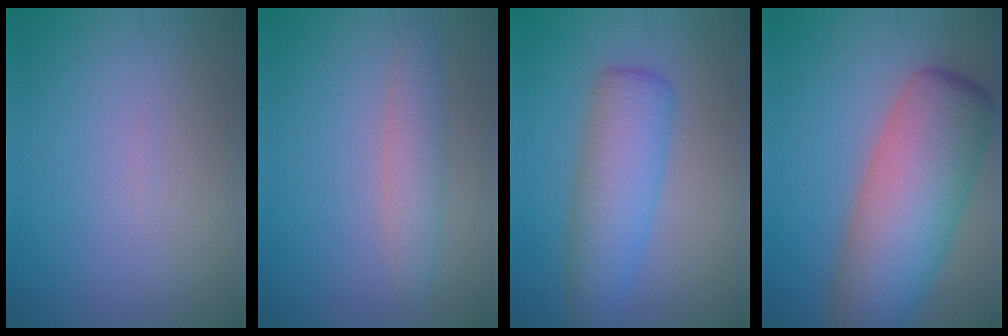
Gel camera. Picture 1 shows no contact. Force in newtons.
{"total": 2.5, "press": 2.5, "slide": 0.1}
{"total": 5.3, "press": 5.3, "slide": 0.2}
{"total": 10.0, "press": 10.0, "slide": 0.3}